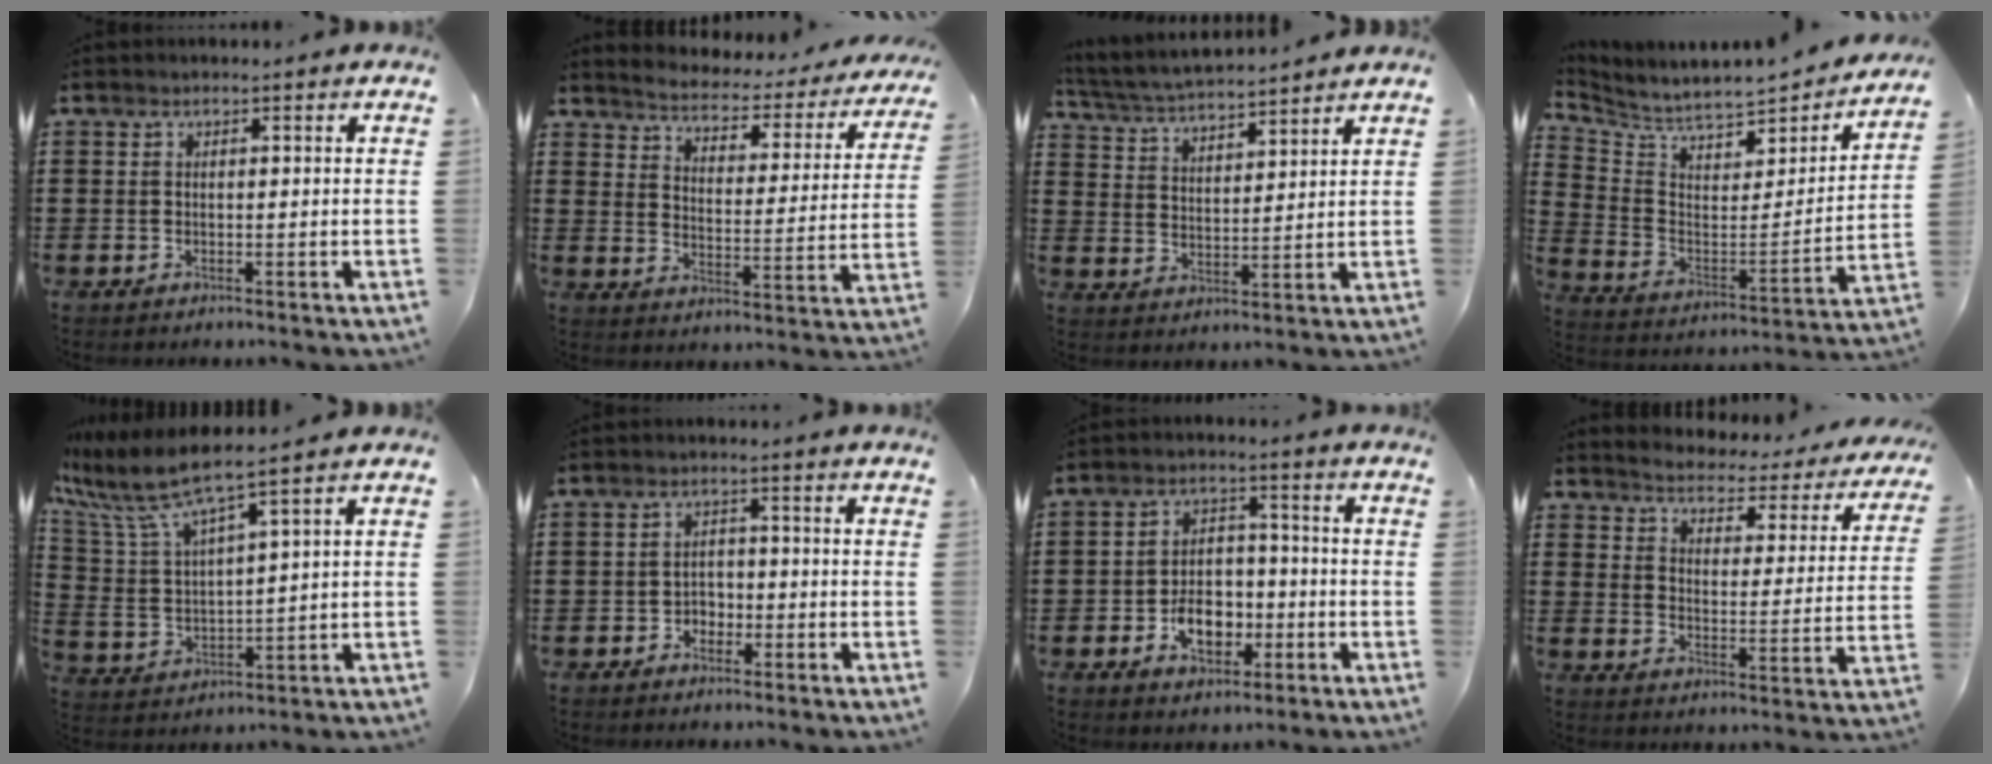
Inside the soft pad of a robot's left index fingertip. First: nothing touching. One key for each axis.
{"total": 2.4, "fx": 2.4, "fy": 0.2, "fz": 0.3, "tx": -0.026, "ty": -0.029, "tz": 0.029}
{"total": 4.6, "fx": 4.5, "fy": 0.1, "fz": 1.2, "tx": -0.045, "ty": -0.025, "tz": 0.076}
{"total": 5.1, "fx": 4.9, "fy": 0.6, "fz": 1.3, "tx": -0.056, "ty": -0.052, "tz": 0.078}
{"total": 7.2, "fx": 5.6, "fy": 0.9, "fz": 4.3, "tx": -0.119, "ty": -0.036, "tz": 0.091}
{"total": 1.9, "fx": -1.4, "fy": 1.3, "fz": 0.4, "tx": -0.015, "ty": 0.003, "tz": -0.033}
{"total": 6.2, "fx": -2.3, "fy": 4.0, "fz": 4.1, "tx": -0.056, "ty": 0.006, "tz": -0.044}
{"total": 2.7, "fx": 2.6, "fy": 0.1, "fz": 0.4, "tx": -0.028, "ty": -0.030, "tz": 0.034}